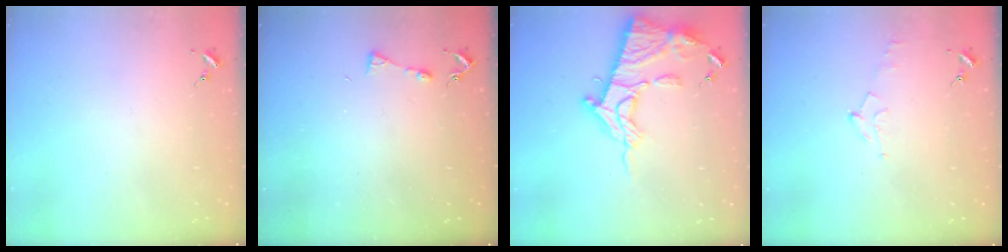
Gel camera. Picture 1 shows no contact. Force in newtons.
{"total": 4.5, "press": 4.5, "slide": 0.4}
{"total": 16.5, "press": 16.4, "slide": 1.4}
{"total": 5.7, "press": 5.6, "slide": 0.8}